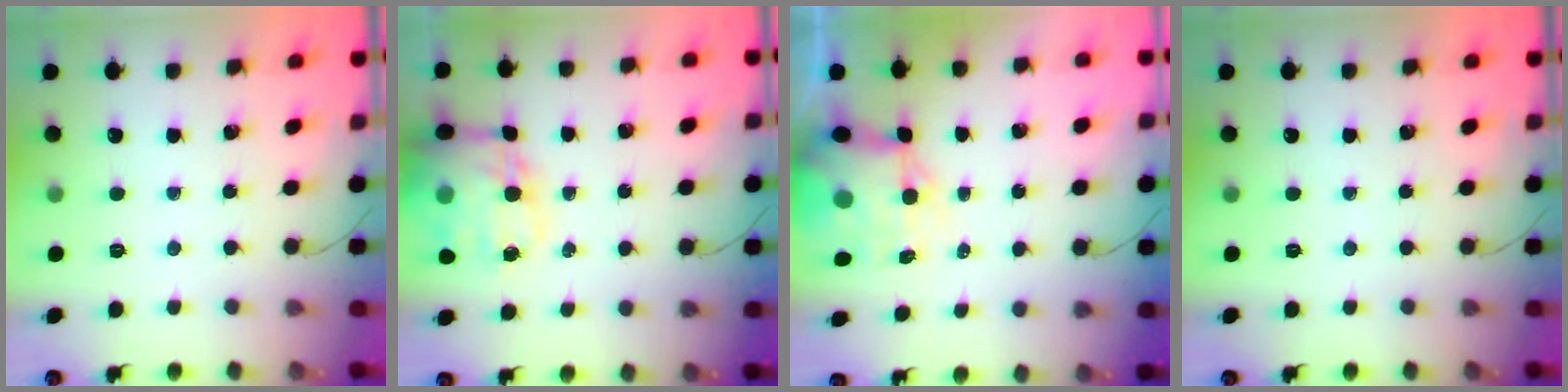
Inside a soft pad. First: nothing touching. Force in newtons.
{"total": 18.6, "press": 18.0, "slide": 4.4}
{"total": 10.8, "press": 10.4, "slide": 2.9}
{"total": 0.0}